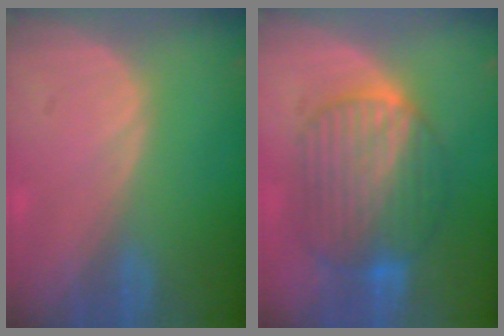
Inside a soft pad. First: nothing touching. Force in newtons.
{"total": 9.7, "press": 9.7, "slide": 0.6}